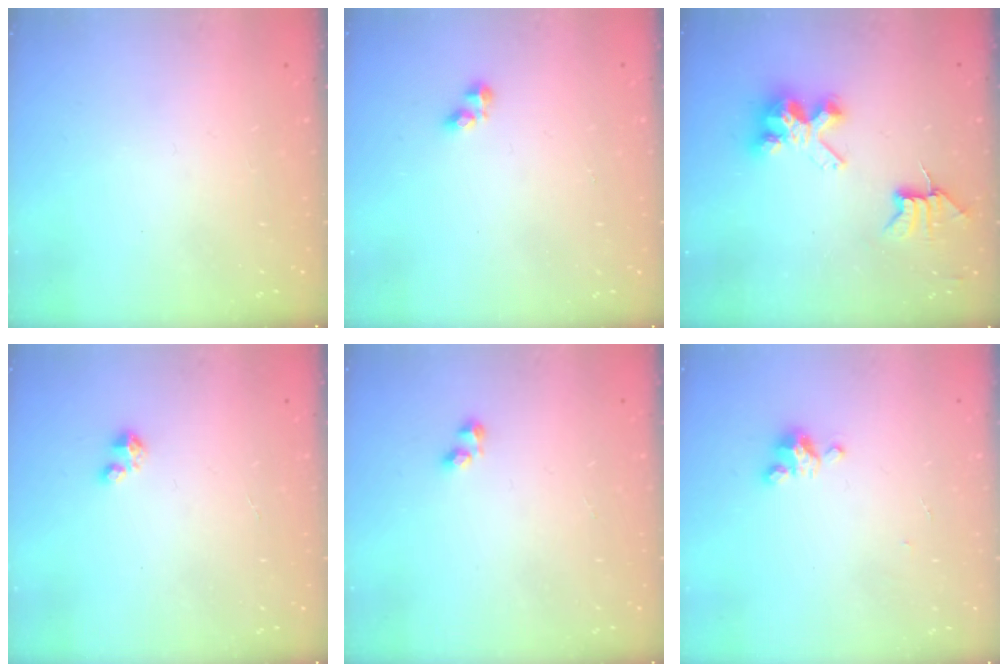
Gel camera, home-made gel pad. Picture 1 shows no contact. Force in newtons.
{"total": 2.5, "press": 2.5, "slide": 0.4}
{"total": 7.7, "press": 7.6, "slide": 0.4}
{"total": 3.0, "press": 3.0, "slide": 0.3}
{"total": 2.4, "press": 2.1, "slide": 1.1}
{"total": 3.5, "press": 3.5, "slide": 0.3}